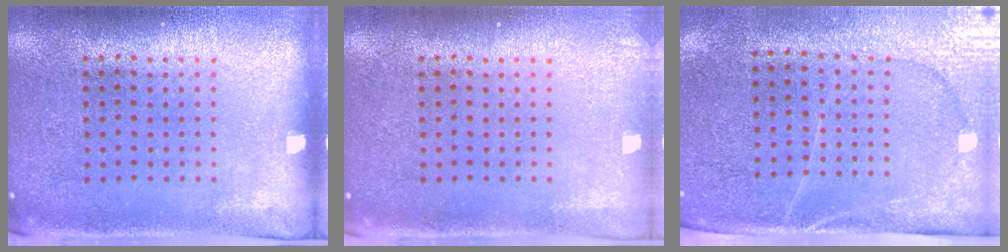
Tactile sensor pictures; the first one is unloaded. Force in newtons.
{"total": 0.6, "press": 0.6, "slide": 0.0}
{"total": 3.0, "press": 2.8, "slide": 1.3}